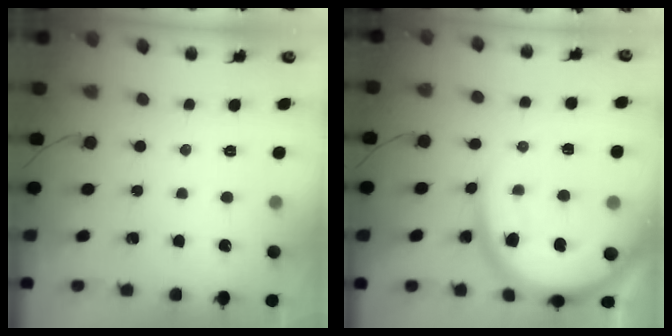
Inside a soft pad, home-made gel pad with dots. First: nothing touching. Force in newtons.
{"total": 15.9, "press": 15.9, "slide": 1.3}